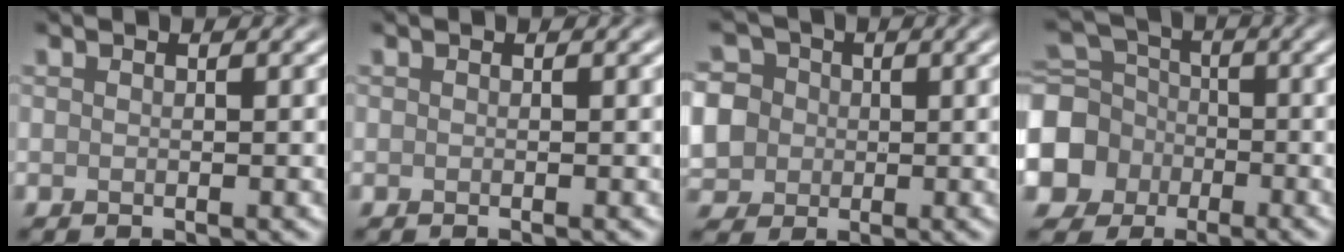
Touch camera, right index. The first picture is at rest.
{"total": 0.0}
{"total": 8.1, "force": [-0.4, 7.5, 3.2], "torque": [-0.084, 0.022, -0.036]}
{"total": 7.9, "force": [-2.8, 6.9, 2.8], "torque": [-0.071, -0.010, -0.078]}